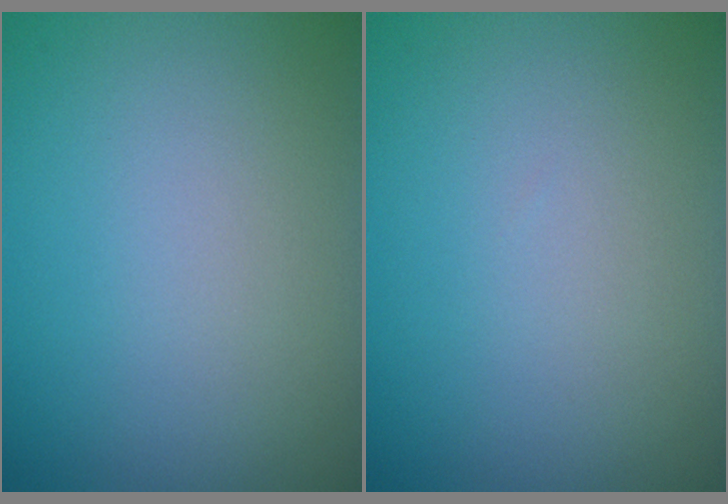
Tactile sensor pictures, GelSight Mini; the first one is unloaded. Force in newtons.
{"total": 0.0}